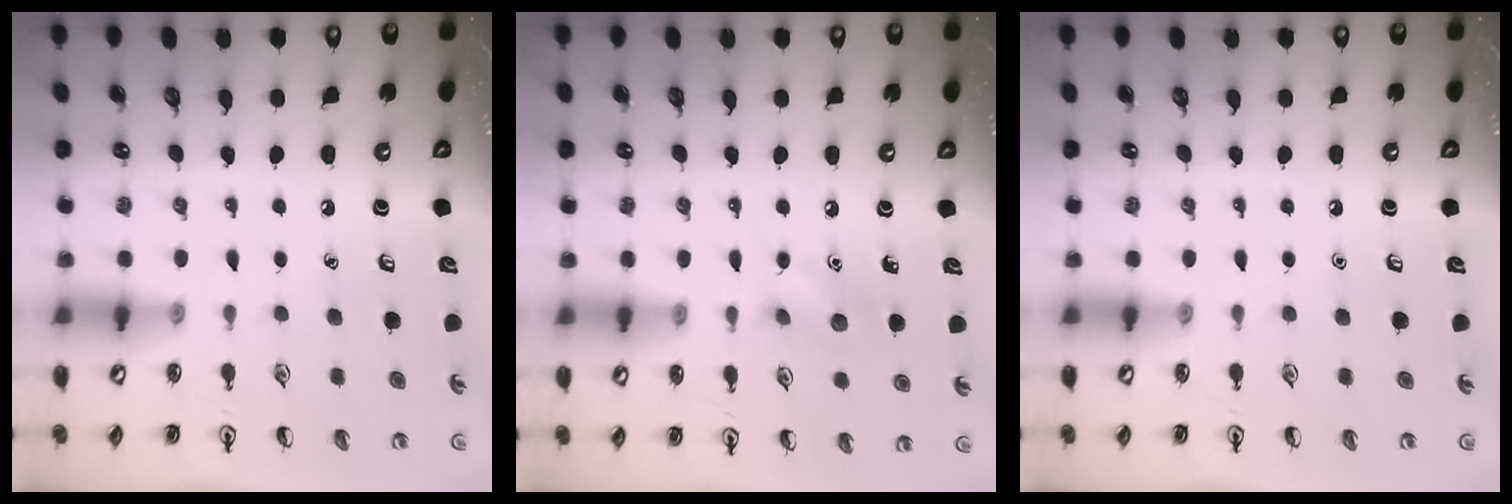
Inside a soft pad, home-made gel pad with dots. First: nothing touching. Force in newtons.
{"total": 6.6, "press": 6.5, "slide": 1.4}
{"total": 0.0}